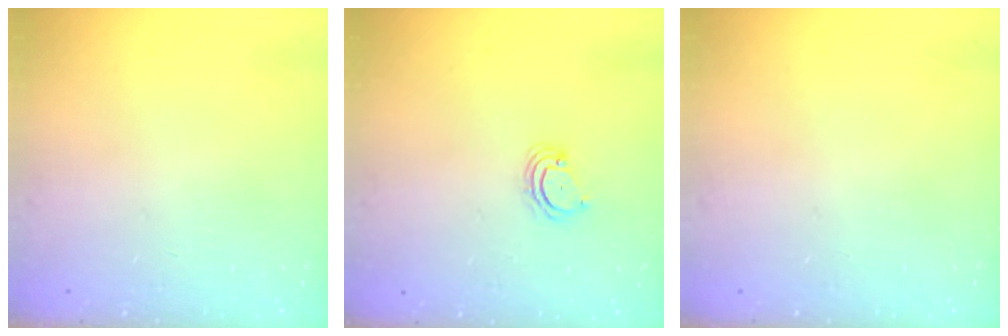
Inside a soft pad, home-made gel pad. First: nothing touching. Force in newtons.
{"total": 2.3, "press": 2.3, "slide": 0.2}
{"total": 0.0}